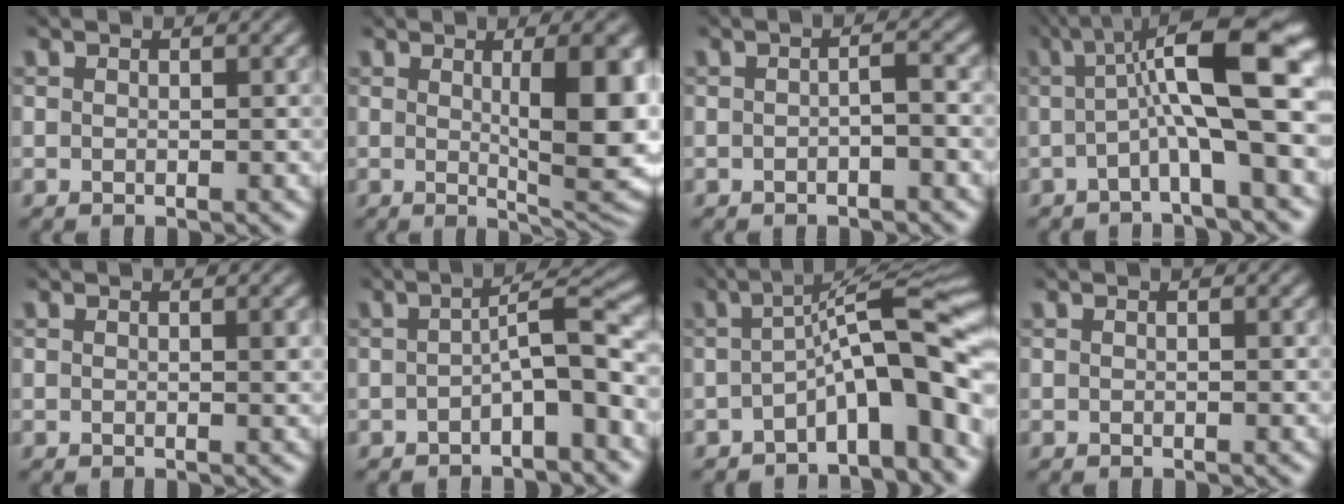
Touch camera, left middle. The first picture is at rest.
{"total": 8.5, "force": [1.0, 2.1, 8.2], "torque": [-0.103, -0.006, 0.021]}
{"total": 1.4, "force": [-0.6, 0.2, 1.2], "torque": [-0.019, 0.004, -0.011]}
{"total": 10.8, "force": [0.9, 2.6, 10.5], "torque": [-0.156, 0.027, 0.002]}
{"total": 0.7, "force": [0.1, 0.1, 0.7], "torque": [-0.008, 0.000, 0.001]}
{"total": 4.1, "force": [-1.2, 0.8, 3.8], "torque": [-0.061, 0.019, -0.024]}
{"total": 8.9, "force": [-2.9, 2.1, 8.1], "torque": [-0.102, 0.024, -0.058]}
{"total": 0.0}